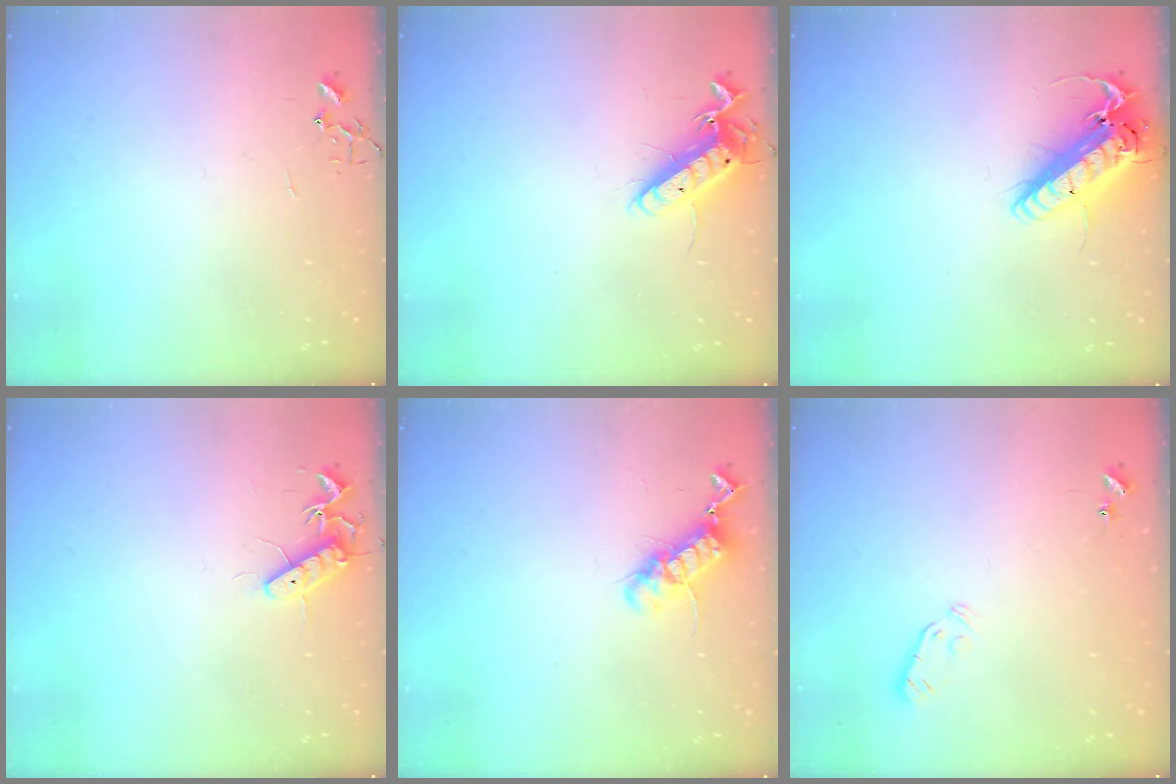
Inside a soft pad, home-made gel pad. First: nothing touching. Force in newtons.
{"total": 12.5, "press": 12.5, "slide": 1.1}
{"total": 18.3, "press": 18.0, "slide": 3.3}
{"total": 11.5, "press": 11.5, "slide": 1.0}
{"total": 11.8, "press": 11.8, "slide": 1.2}
{"total": 4.1, "press": 4.0, "slide": 0.7}